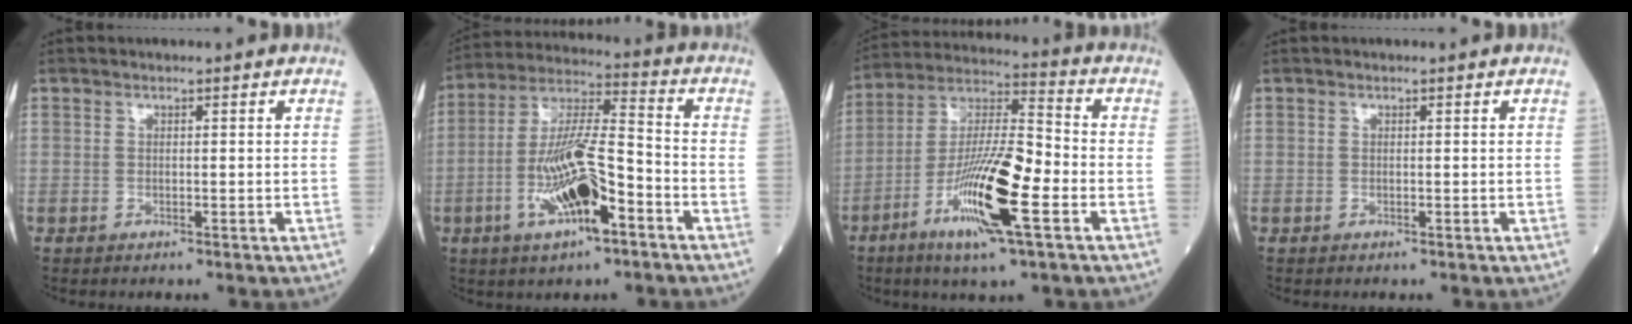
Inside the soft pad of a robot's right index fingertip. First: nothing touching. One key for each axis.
{"total": 13.8, "fx": -5.1, "fy": 3.0, "fz": 12.5, "tx": -0.246, "ty": 0.002, "tz": -0.089}
{"total": 15.9, "fx": -6.0, "fy": 1.8, "fz": 14.6, "tx": -0.281, "ty": -0.012, "tz": -0.110}
{"total": 0.0}